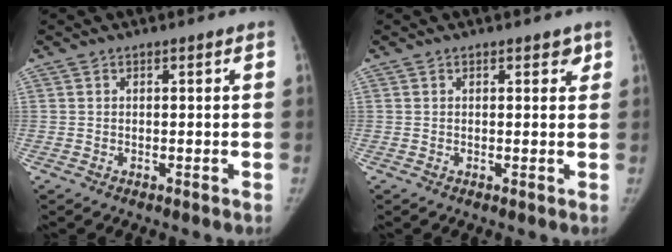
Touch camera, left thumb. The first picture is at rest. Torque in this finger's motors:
{"motor_torque": [0.46, 0.23, 0.20, -0.25, 0.05]}